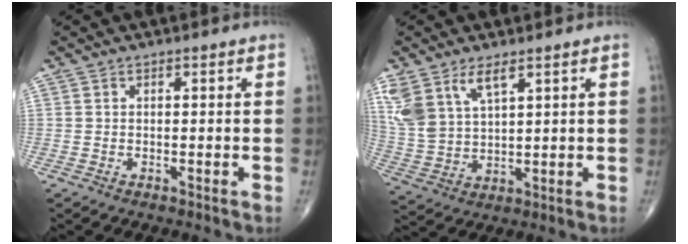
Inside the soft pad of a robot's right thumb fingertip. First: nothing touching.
{"total": 10.2, "force": [5.8, 4.8, 6.9], "torque": [-0.148, -0.014, 0.128]}